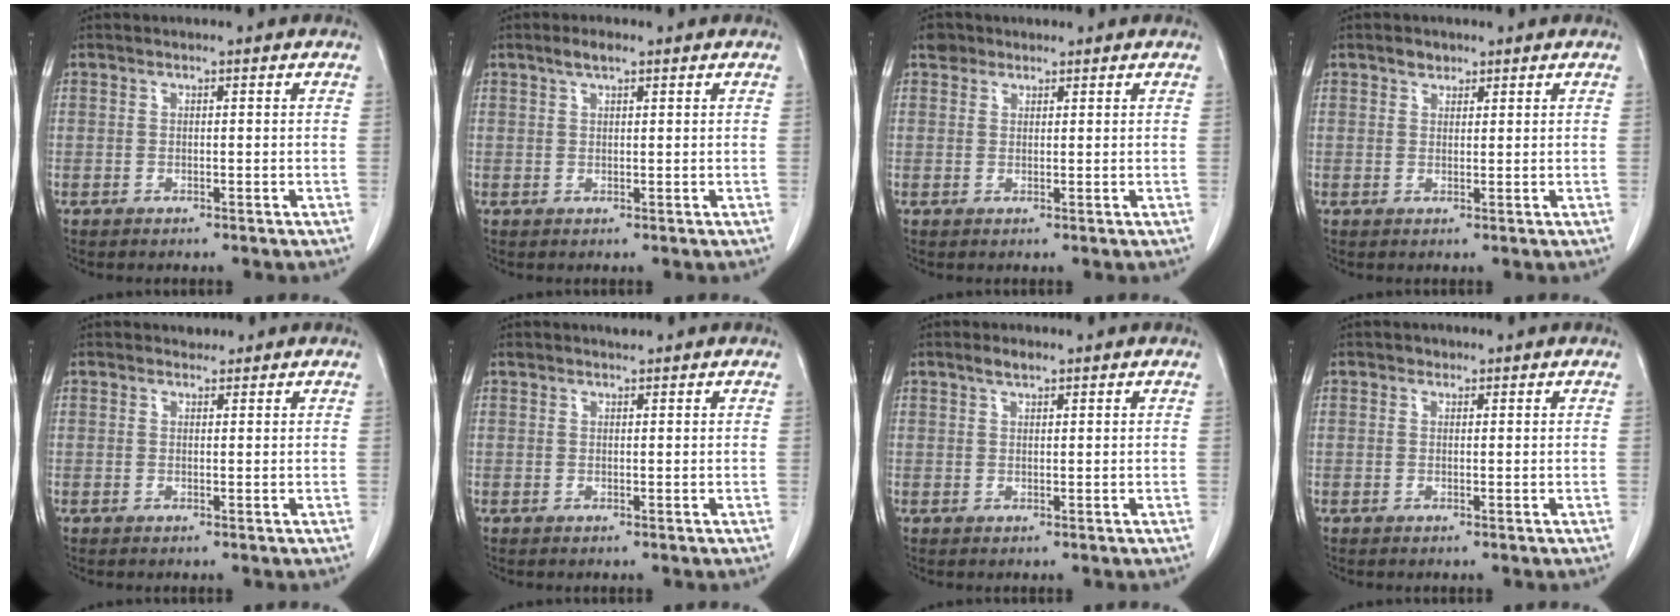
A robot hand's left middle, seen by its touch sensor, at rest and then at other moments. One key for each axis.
{"total": 2.2, "fx": 1.5, "fy": 0.6, "fz": 1.5, "tx": -0.032, "ty": 0.007, "tz": 0.028}
{"total": 2.0, "fx": 1.4, "fy": 1.4, "fz": 0.2, "tx": -0.003, "ty": 0.010, "tz": 0.022}
{"total": 1.6, "fx": 1.2, "fy": 1.0, "fz": 0.4, "tx": -0.005, "ty": -0.001, "tz": 0.018}
{"total": 1.0, "fx": 0.9, "fy": 0.4, "fz": -0.2, "tx": -0.002, "ty": 0.000, "tz": 0.012}
{"total": 1.0, "fx": 0.9, "fy": 0.1, "fz": 0.1, "tx": -0.013, "ty": 0.006, "tz": 0.019}
{"total": 1.8, "fx": 1.4, "fy": 0.5, "fz": 1.0, "tx": -0.023, "ty": 0.004, "tz": 0.025}
{"total": 0.7, "fx": 0.5, "fy": 0.5, "fz": 0.1, "tx": 0.000, "ty": -0.002, "tz": 0.005}